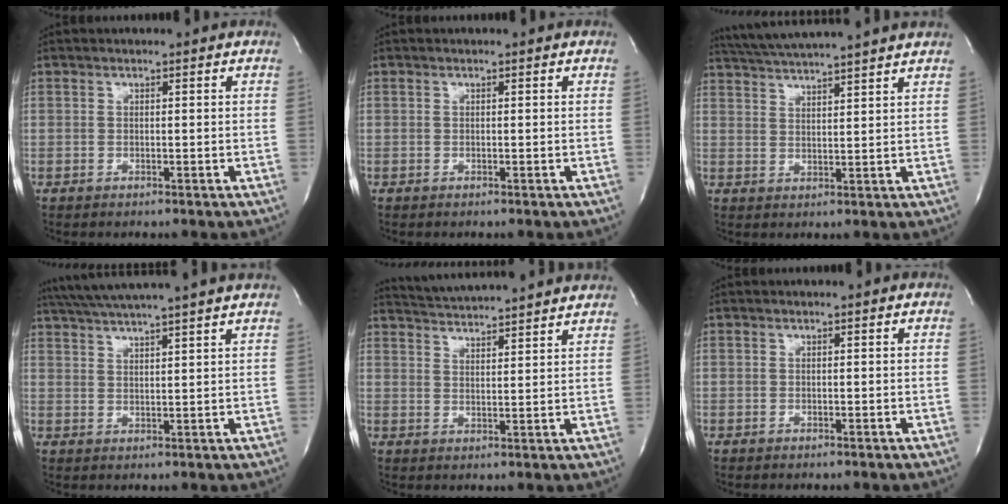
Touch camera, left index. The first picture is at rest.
{"total": 0.0}
{"total": 12.7, "force": [11.5, -1.0, 5.2], "torque": [-0.101, 0.022, 0.169]}
{"total": 13.3, "force": [11.6, -1.2, 6.3], "torque": [-0.116, 0.018, 0.165]}
{"total": 14.6, "force": [13.7, 0.2, 5.0], "torque": [-0.096, 0.016, 0.191]}
{"total": 0.0}